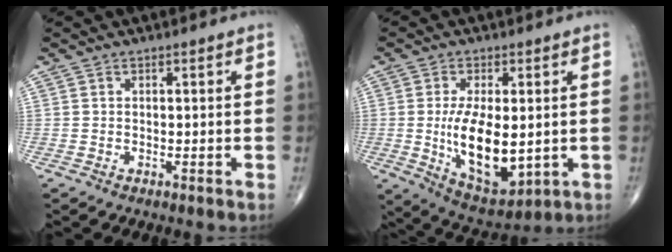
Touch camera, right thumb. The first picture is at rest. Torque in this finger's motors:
{"motor_torque": [2.35, 2.66, 1.21, -0.07, 0.13]}